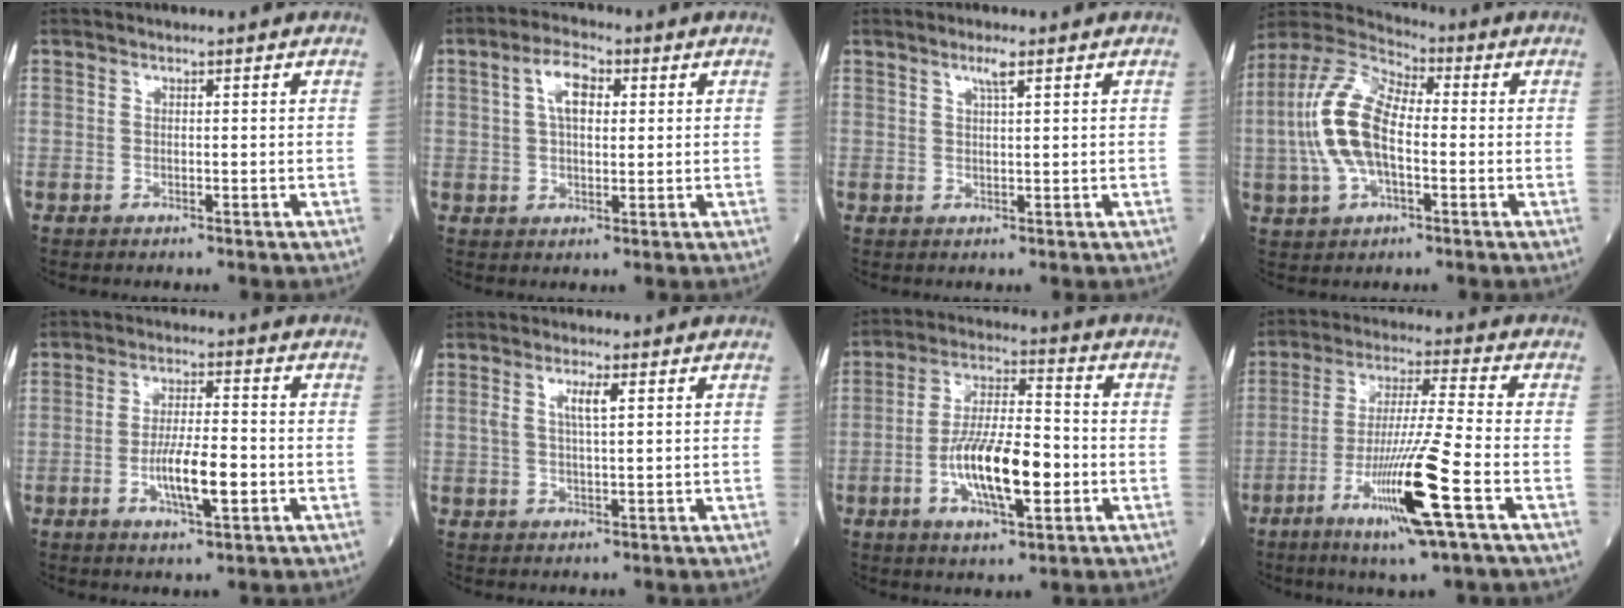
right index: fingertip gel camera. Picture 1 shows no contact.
{"total": 5.7, "force": [1.7, 2.6, 4.8], "torque": [-0.093, 0.017, 0.030]}
{"total": 2.0, "force": [1.2, 0.0, 1.6], "torque": [-0.032, 0.001, 0.022]}
{"total": 12.8, "force": [-1.0, 6.0, 11.3], "torque": [-0.261, 0.020, -0.022]}
{"total": 7.5, "force": [-2.2, 1.4, 7.1], "torque": [-0.127, 0.000, -0.038]}
{"total": 3.3, "force": [1.1, 0.4, 3.1], "torque": [-0.063, 0.002, 0.020]}
{"total": 12.9, "force": [-3.3, 3.6, 11.9], "torque": [-0.223, 0.004, -0.058]}
{"total": 13.8, "force": [-5.8, -0.8, 12.5], "torque": [-0.240, -0.021, -0.108]}